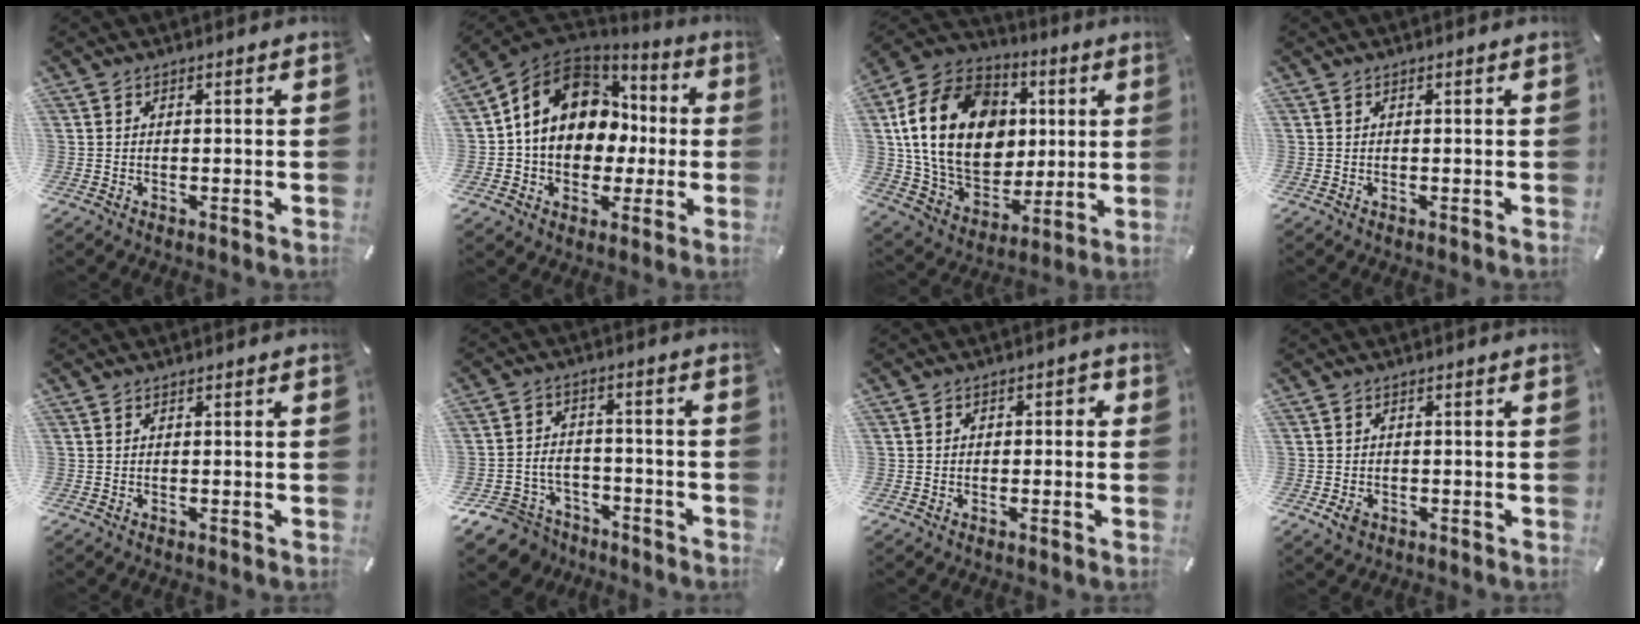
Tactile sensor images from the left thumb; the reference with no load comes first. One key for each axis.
{"total": 13.5, "fx": 2.3, "fy": 11.3, "fz": 7.0, "tx": -0.145, "ty": -0.003, "tz": 0.048}
{"total": 23.6, "fx": 4.3, "fy": 17.9, "fz": 14.8, "tx": -0.292, "ty": -0.001, "tz": 0.081}
{"total": 0.0}
{"total": 0.0}
{"total": 7.9, "fx": -5.6, "fy": 5.4, "fz": 1.4, "tx": -0.038, "ty": 0.029, "tz": -0.106}
{"total": 2.2, "fx": -1.2, "fy": 1.5, "fz": 1.0, "tx": -0.019, "ty": 0.012, "tz": -0.026}
{"total": 2.7, "fx": -1.2, "fy": 2.0, "fz": 1.2, "tx": -0.028, "ty": 0.001, "tz": -0.023}